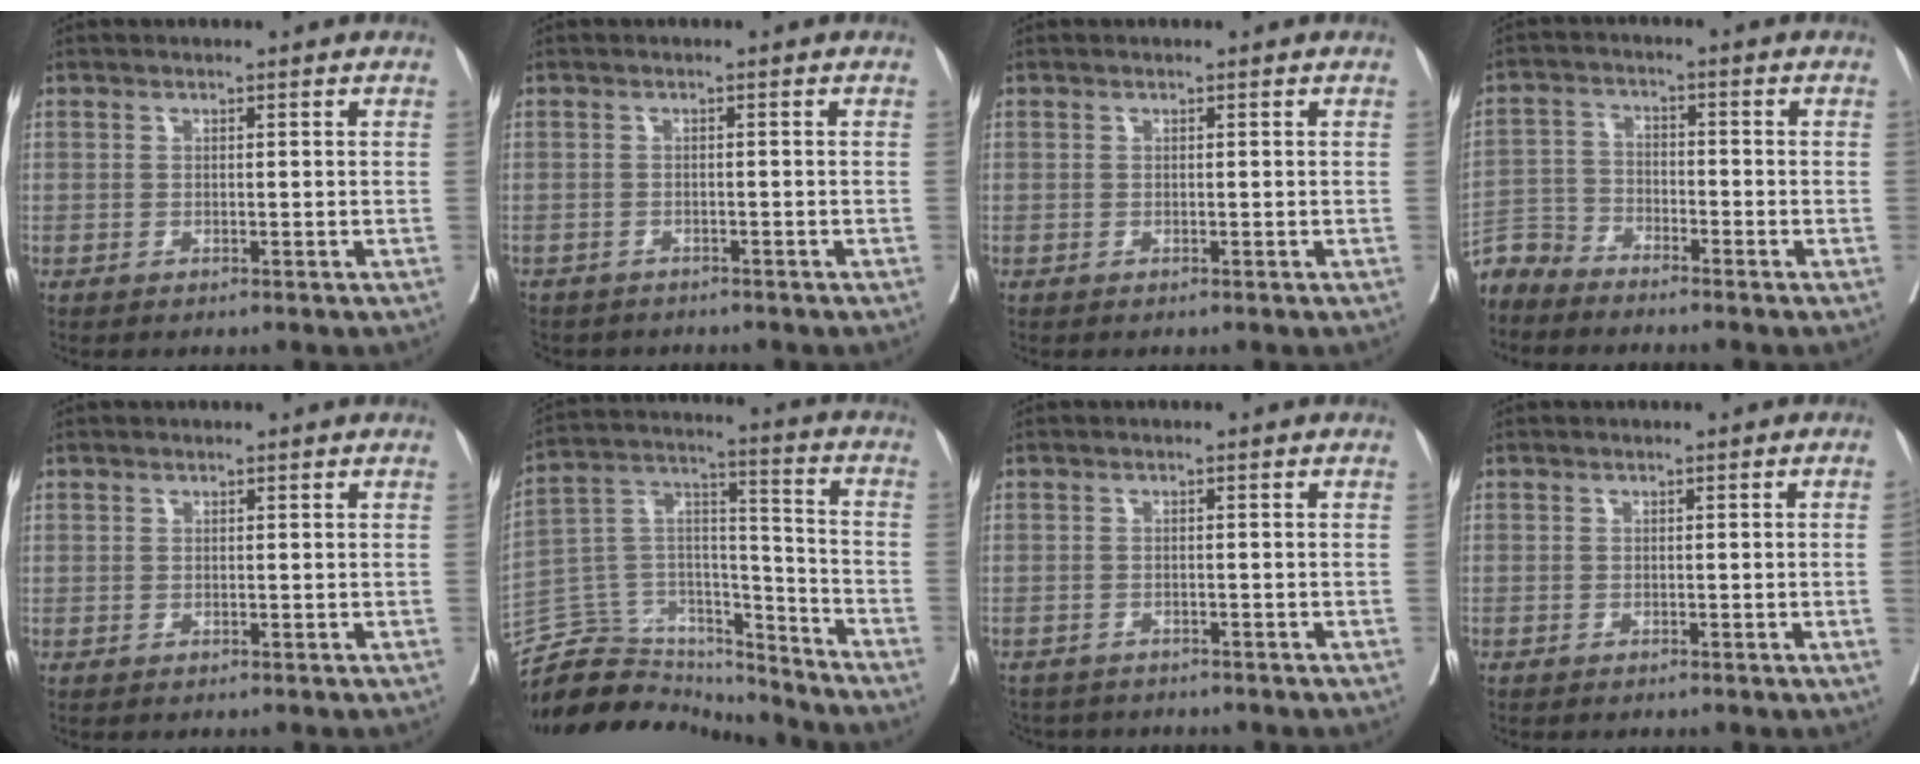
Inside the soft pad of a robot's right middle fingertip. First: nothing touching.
{"total": 5.8, "force": [-4.9, 2.9, 1.2], "torque": [-0.030, -0.005, -0.071]}
{"total": 0.0}
{"total": 5.0, "force": [-4.9, 1.1, -0.4], "torque": [0.007, -0.001, -0.101]}
{"total": 0.5, "force": [0.2, 0.5, 0.0], "torque": [0.006, 0.002, 0.001]}
{"total": 19.9, "force": [-18.9, 5.2, 3.4], "torque": [-0.080, 0.059, -0.309]}
{"total": 5.6, "force": [-5.1, 2.1, 0.7], "torque": [-0.014, -0.006, -0.074]}
{"total": 1.4, "force": [-0.2, -0.6, 1.2], "torque": [-0.013, -0.003, -0.002]}